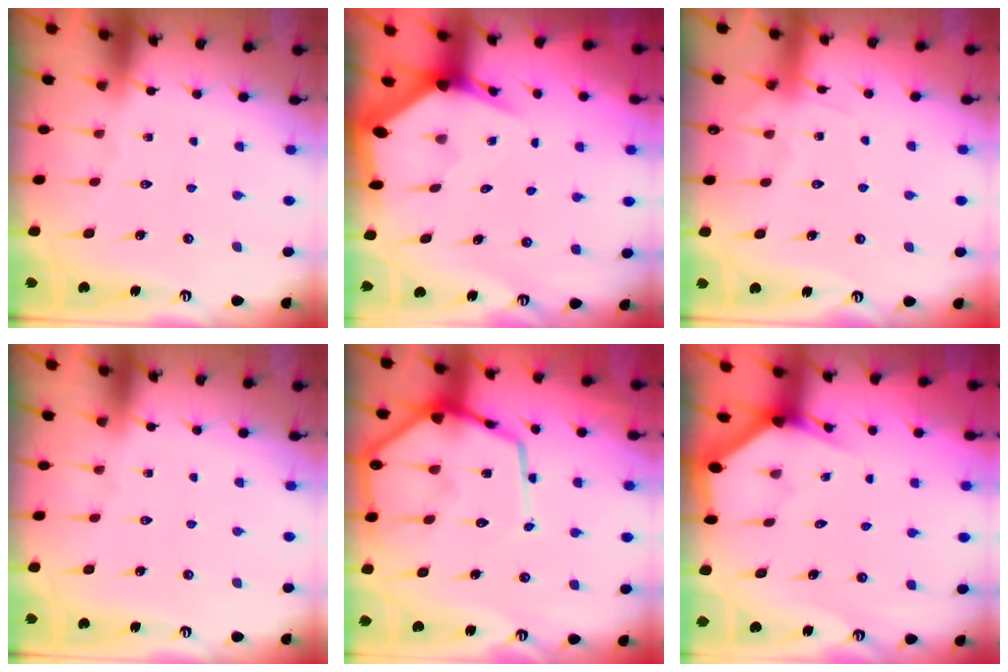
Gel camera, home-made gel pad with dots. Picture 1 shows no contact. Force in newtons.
{"total": 4.9, "press": 4.9, "slide": 0.5}
{"total": 5.6, "press": 5.6, "slide": 0.6}
{"total": 0.0}
{"total": 17.4, "press": 17.3, "slide": 1.6}
{"total": 3.0, "press": 3.0, "slide": 0.1}